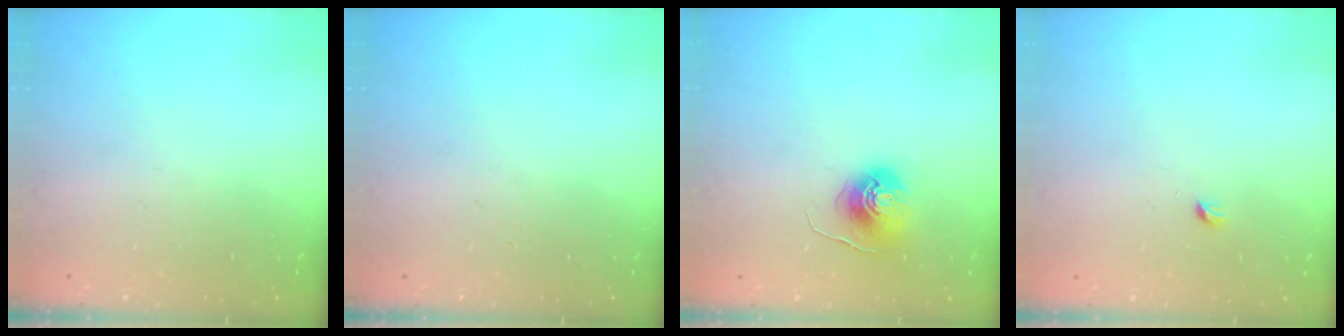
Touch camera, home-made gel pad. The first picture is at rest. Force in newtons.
{"total": 0.0}
{"total": 7.7, "press": 7.7, "slide": 0.4}
{"total": 2.9, "press": 2.9, "slide": 0.4}